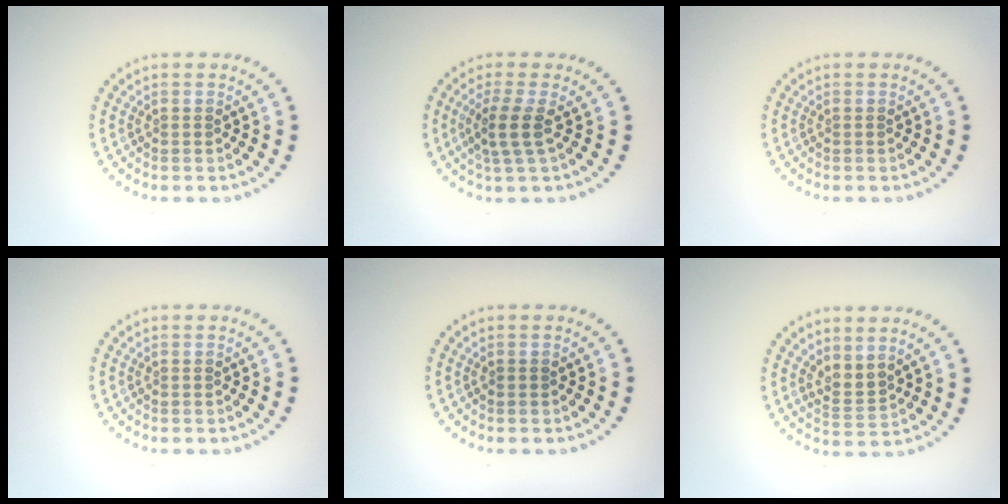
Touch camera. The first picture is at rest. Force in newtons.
{"total": 2.6, "press": 2.0, "slide": 1.6}
{"total": 0.0}
{"total": 0.0}
{"total": 0.5, "press": 0.5, "slide": 0.1}
{"total": 2.1, "press": 1.6, "slide": 1.4}